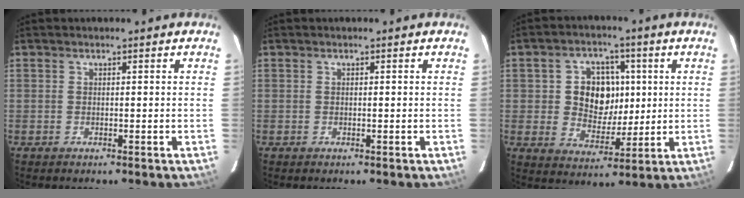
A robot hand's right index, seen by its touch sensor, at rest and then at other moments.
{"total": 0.0}
{"total": 9.9, "force": [1.2, 8.3, 5.4], "torque": [-0.107, 0.011, 0.027]}